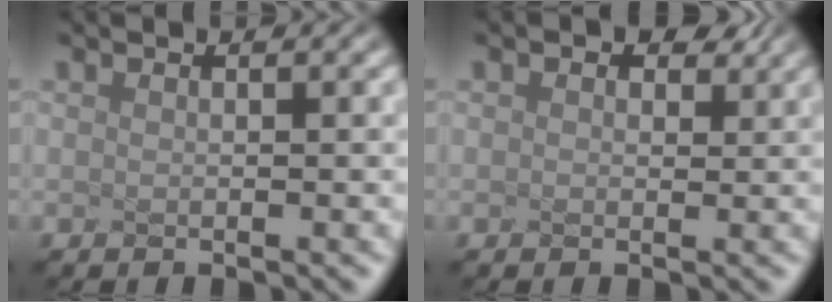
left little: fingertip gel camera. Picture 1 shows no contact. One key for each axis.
{"total": 0.5, "fx": 0.4, "fy": -0.3, "fz": -0.1, "tx": -0.021, "ty": -0.016, "tz": 0.030}